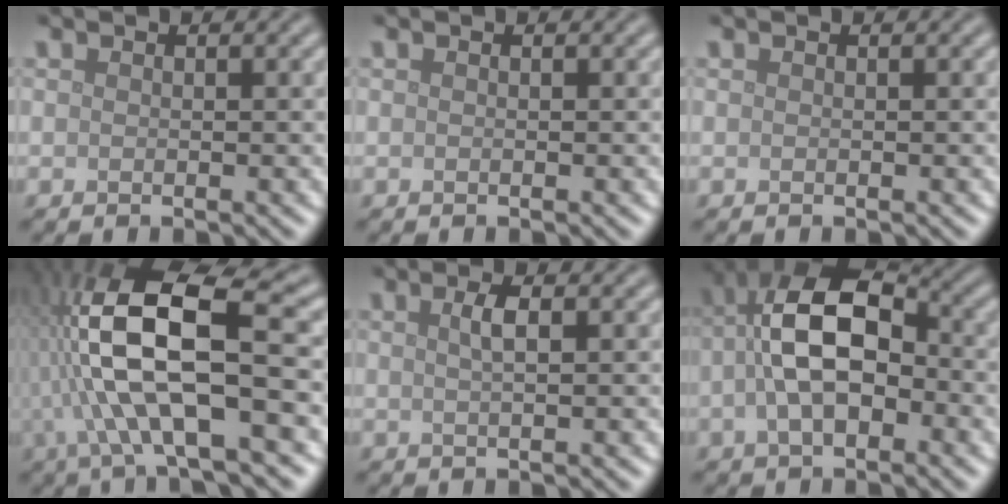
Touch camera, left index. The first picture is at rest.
{"total": 0.0}
{"total": 0.0}
{"total": 13.3, "force": [-0.8, 4.1, 12.6], "torque": [-0.246, 0.021, -0.018]}
{"total": 1.8, "force": [0.6, 0.5, 1.6], "torque": [-0.027, 0.005, 0.007]}
{"total": 9.0, "force": [-0.5, 4.8, 7.6], "torque": [-0.153, 0.023, -0.021]}